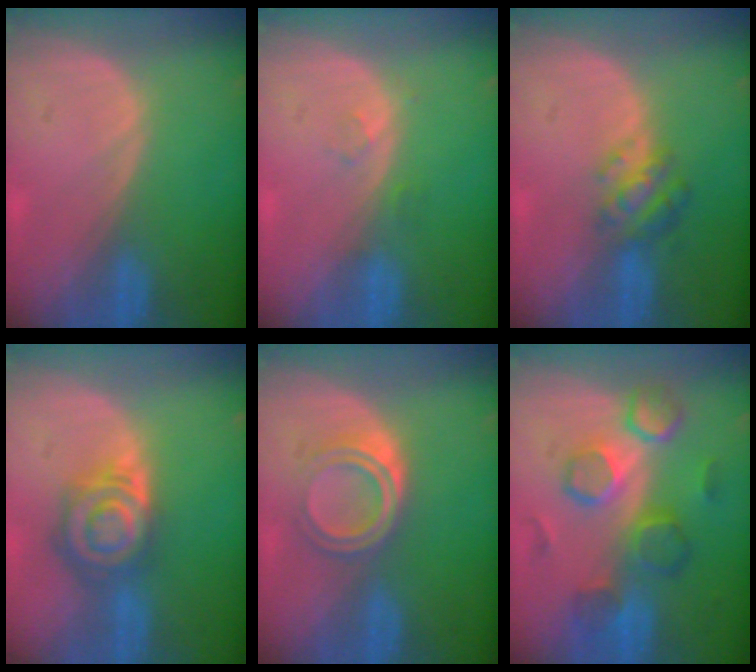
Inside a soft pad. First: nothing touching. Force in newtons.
{"total": 1.4, "press": 1.4, "slide": 0.1}
{"total": 4.8, "press": 4.5, "slide": 1.7}
{"total": 7.9, "press": 6.9, "slide": 3.7}
{"total": 5.3, "press": 4.5, "slide": 2.6}
{"total": 8.7, "press": 8.6, "slide": 1.5}